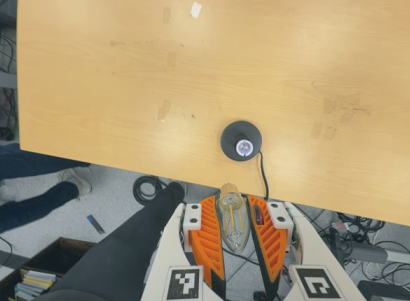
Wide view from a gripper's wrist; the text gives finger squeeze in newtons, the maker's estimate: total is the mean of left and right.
{"total": 13.3, "left": 13.8, "right": 12.7}